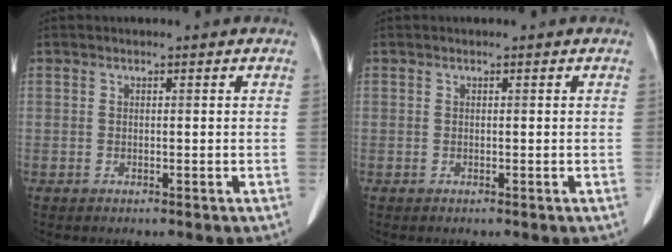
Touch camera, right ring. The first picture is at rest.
{"total": 0.0}